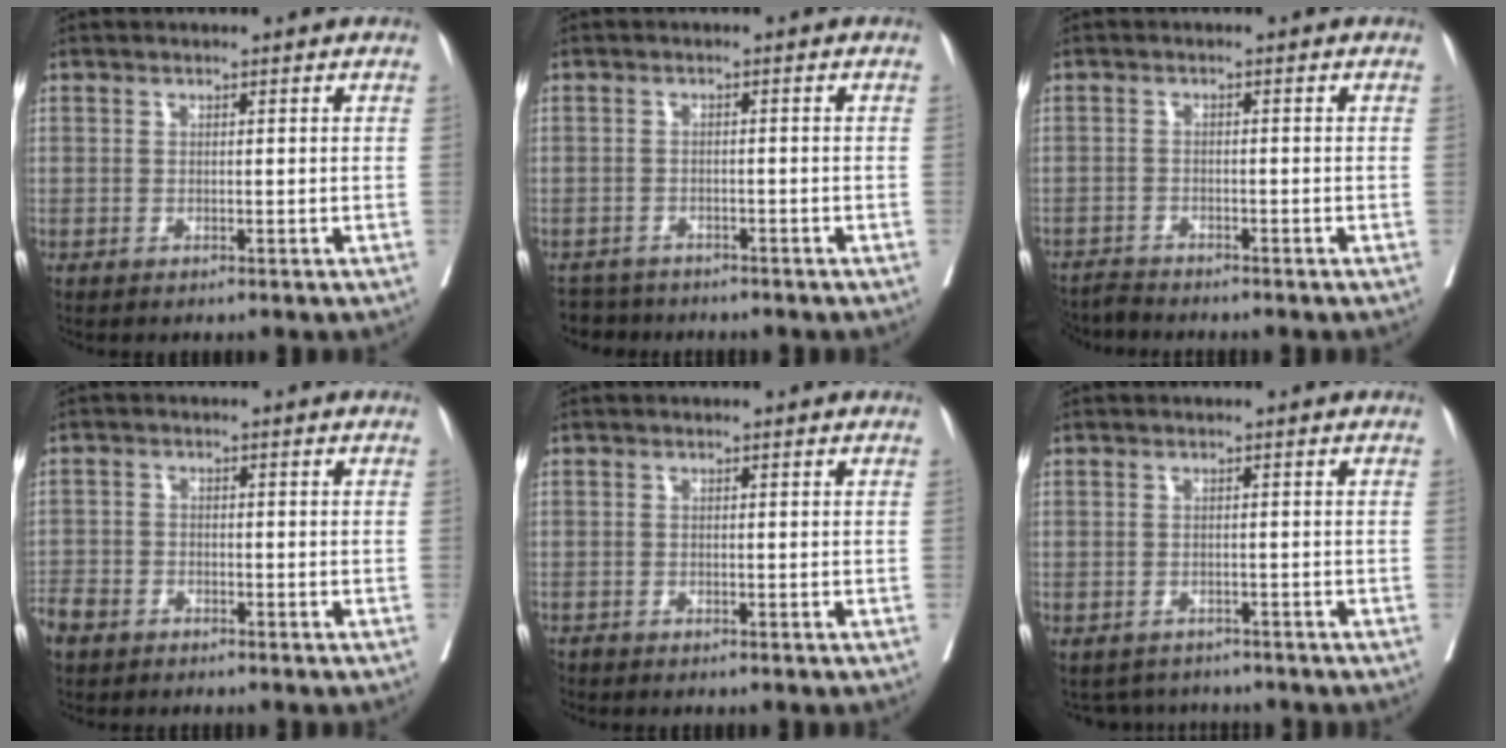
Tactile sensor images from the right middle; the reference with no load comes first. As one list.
[{"total": 4.5, "force": [-4.1, 1.8, -0.1], "torque": [0.002, -0.005, -0.065]}, {"total": 3.9, "force": [-3.9, -0.1, -0.1], "torque": [0.009, -0.015, -0.073]}, {"total": 4.8, "force": [-4.0, 2.1, 1.8], "torque": [-0.039, -0.001, -0.077]}, {"total": 0.7, "force": [-0.7, 0.2, 0.0], "torque": [-0.008, -0.002, -0.017]}, {"total": 4.0, "force": [-3.8, 1.4, -0.3], "torque": [0.004, 0.004, -0.052]}]